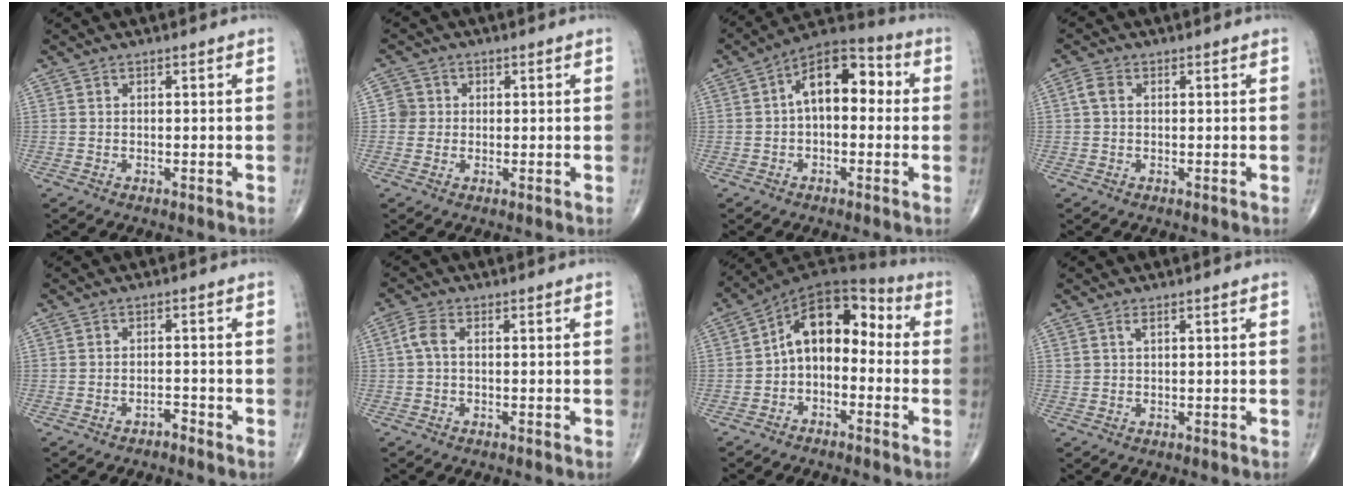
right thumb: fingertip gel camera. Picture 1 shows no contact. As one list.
[{"total": 3.1, "force": [0.1, 3.1, 0.3], "torque": [0.022, 0.008, -0.003]}, {"total": 12.1, "force": [1.1, 6.9, 9.8], "torque": [-0.130, 0.040, 0.002]}, {"total": 2.1, "force": [0.3, 1.5, 1.5], "torque": [-0.034, 0.010, 0.006]}, {"total": 1.4, "force": [-1.3, 0.5, 0.3], "torque": [-0.001, 0.008, -0.020]}, {"total": 2.8, "force": [0.1, 1.4, 2.5], "torque": [-0.062, 0.008, -0.003]}, {"total": 11.9, "force": [-1.1, 7.6, 9.1], "torque": [-0.111, 0.059, -0.036]}, {"total": 1.2, "force": [0.7, 0.4, 0.8], "torque": [-0.015, 0.002, 0.017]}]